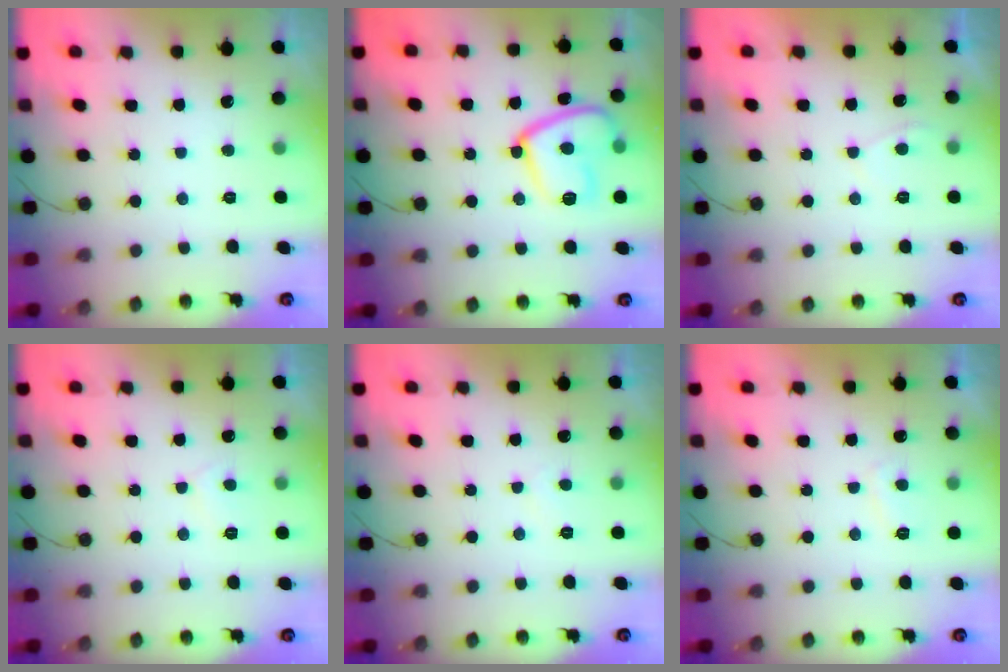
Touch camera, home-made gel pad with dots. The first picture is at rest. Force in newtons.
{"total": 13.7, "press": 13.7, "slide": 0.9}
{"total": 1.2, "press": 1.0, "slide": 0.6}
{"total": 5.4, "press": 5.4, "slide": 0.5}
{"total": 2.5, "press": 2.4, "slide": 0.5}
{"total": 2.6, "press": 2.5, "slide": 0.8}